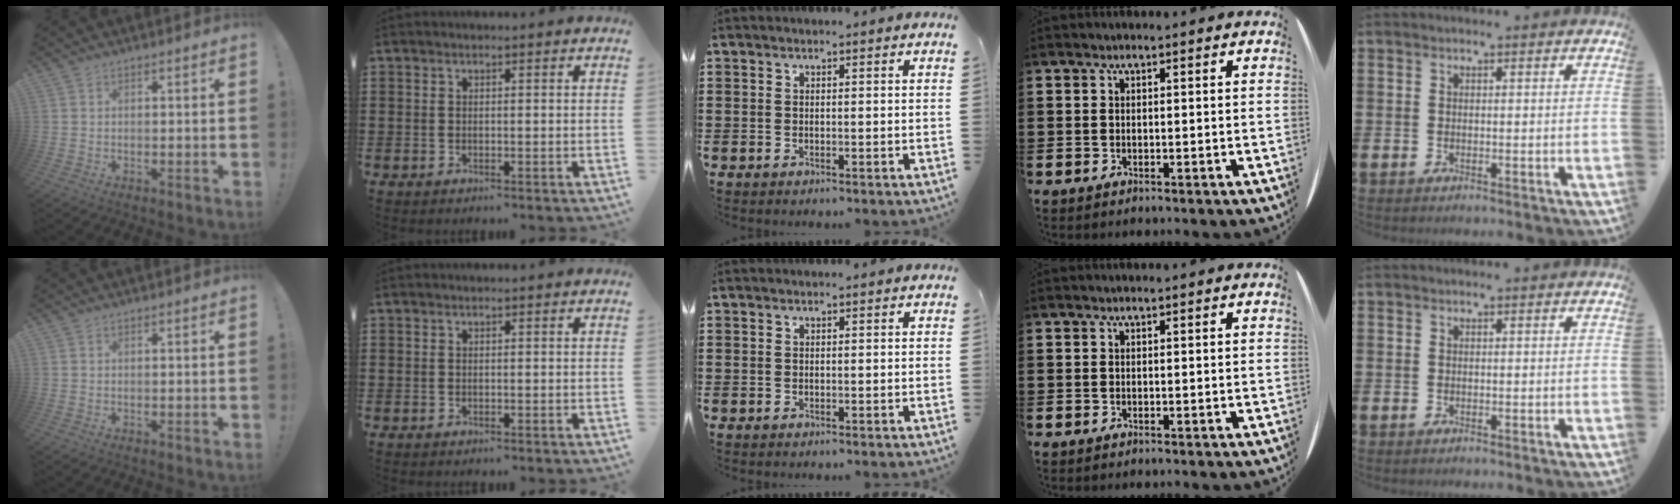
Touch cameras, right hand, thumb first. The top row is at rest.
{}